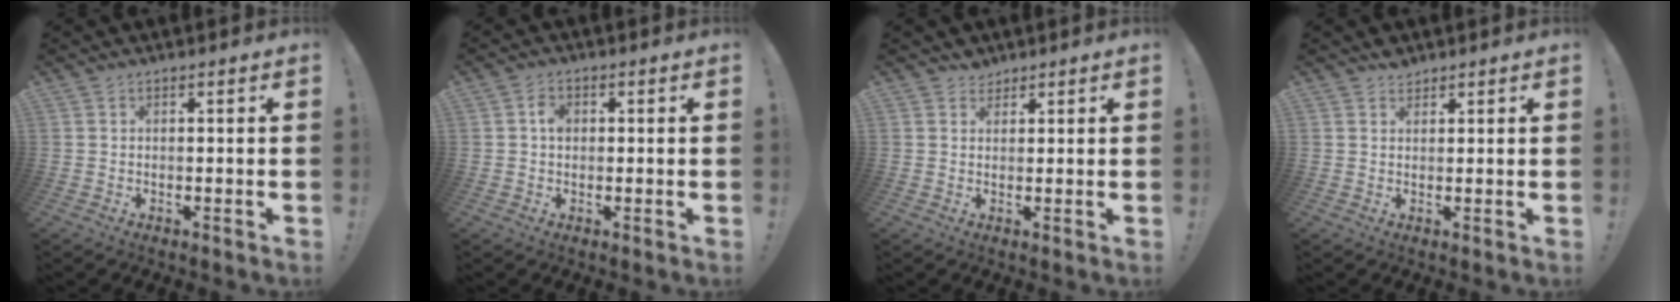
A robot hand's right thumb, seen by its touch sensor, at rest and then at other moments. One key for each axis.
{"total": 1.9, "fx": -0.1, "fy": 1.5, "fz": 1.1, "tx": -0.018, "ty": 0.006, "tz": -0.004}
{"total": 2.6, "fx": 2.1, "fy": 1.6, "fz": 0.2, "tx": 0.006, "ty": -0.012, "tz": 0.037}
{"total": 2.3, "fx": 2.0, "fy": 1.0, "fz": 0.2, "tx": 0.009, "ty": -0.014, "tz": 0.035}